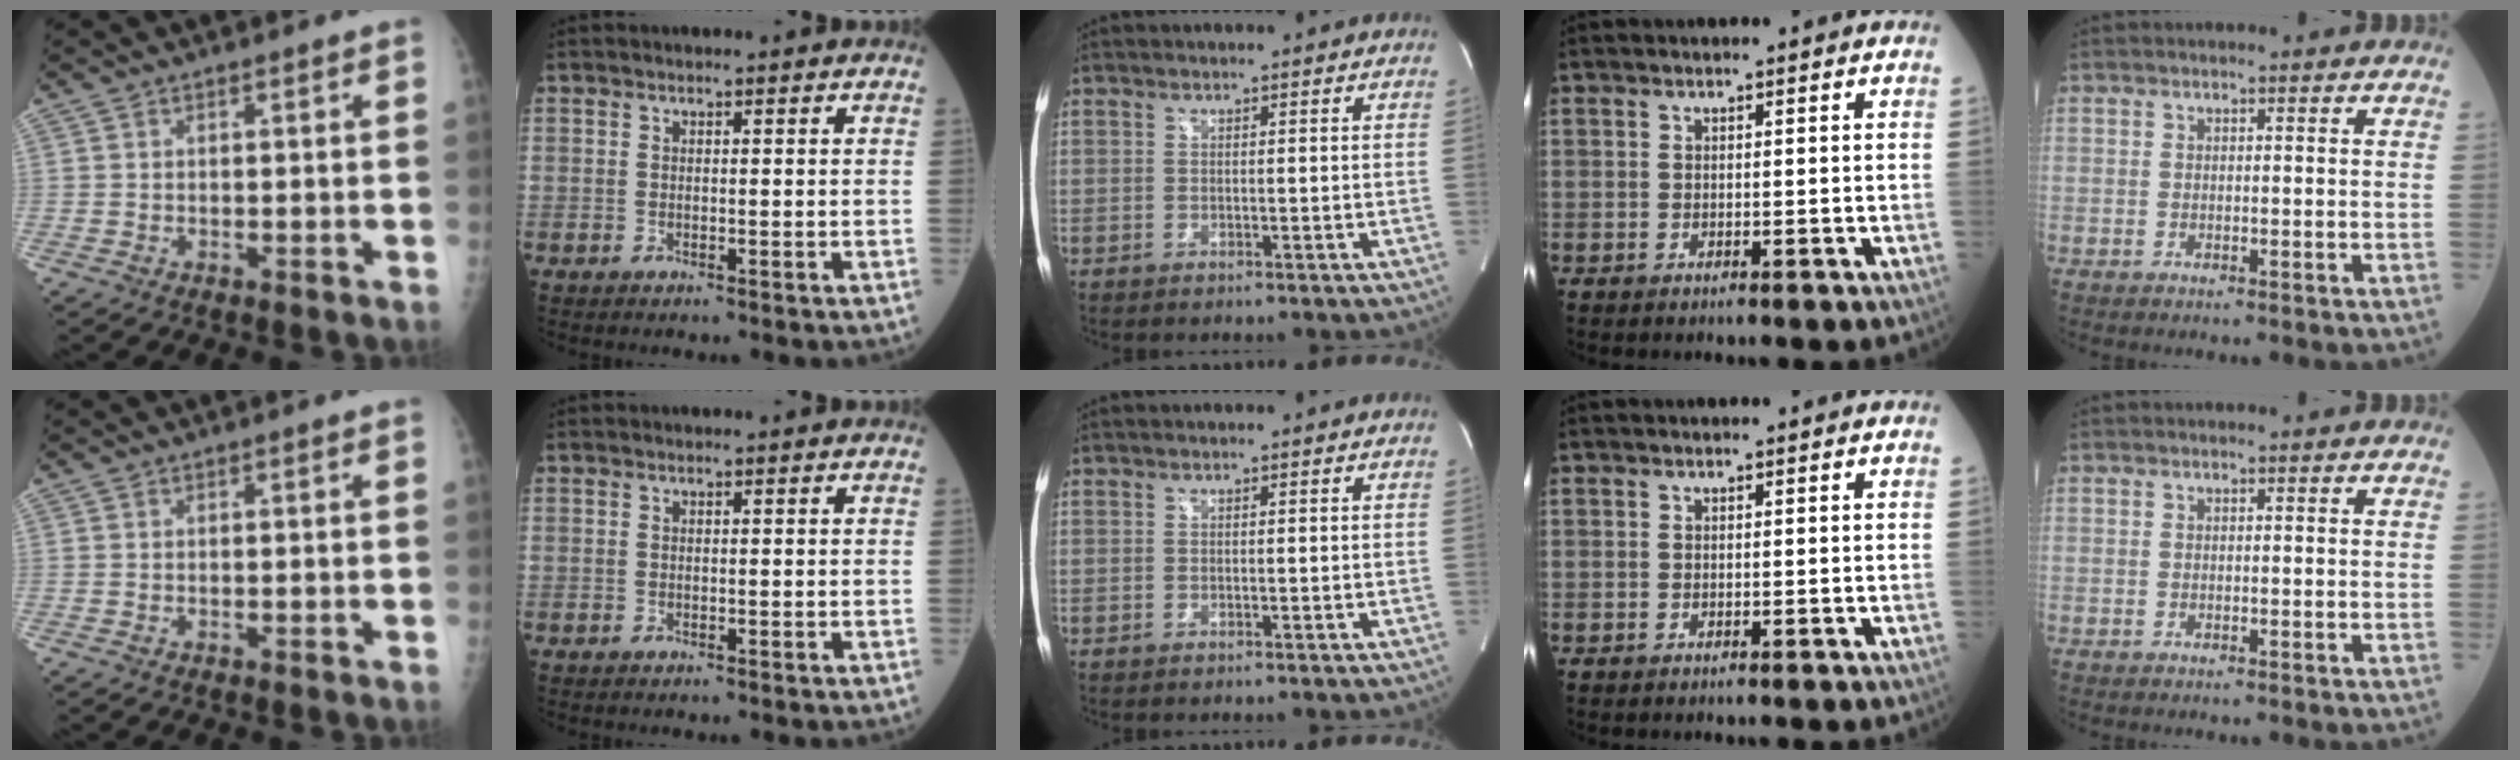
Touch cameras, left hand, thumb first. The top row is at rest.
{}